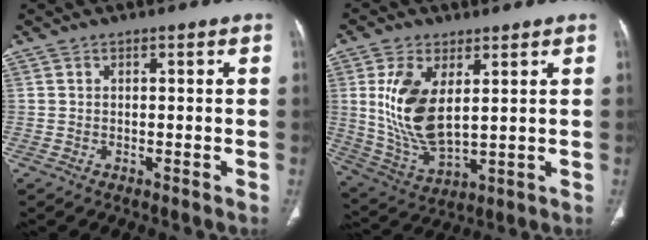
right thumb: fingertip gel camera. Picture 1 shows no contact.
{"total": 13.8, "force": [3.2, 7.0, 11.5], "torque": [-0.228, -0.021, 0.079]}